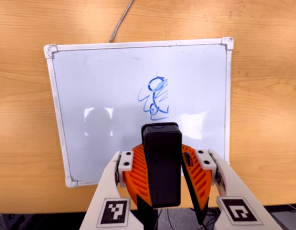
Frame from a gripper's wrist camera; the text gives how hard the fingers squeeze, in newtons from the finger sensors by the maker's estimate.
{"total": 8.6, "left": 9.0, "right": 8.2}